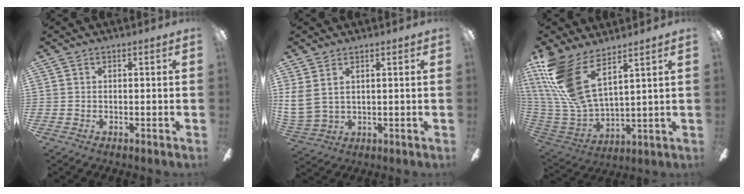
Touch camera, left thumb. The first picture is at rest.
{"total": 8.3, "force": [4.0, 5.3, 5.0], "torque": [-0.129, -0.017, 0.078]}
{"total": 17.8, "force": [9.7, 7.0, 13.2], "torque": [-0.306, -0.055, 0.172]}